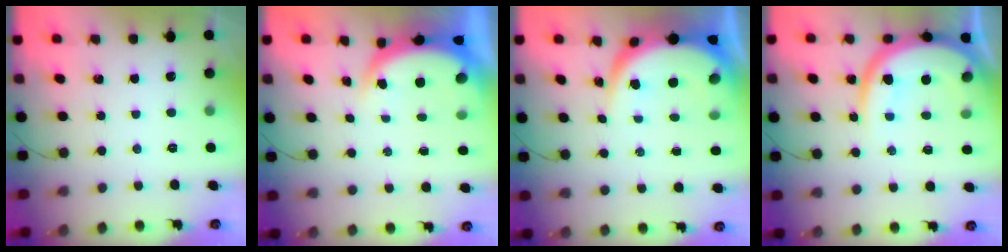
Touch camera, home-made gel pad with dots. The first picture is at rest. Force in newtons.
{"total": 5.3, "press": 5.2, "slide": 1.1}
{"total": 8.8, "press": 8.7, "slide": 0.8}
{"total": 15.4, "press": 15.3, "slide": 0.8}